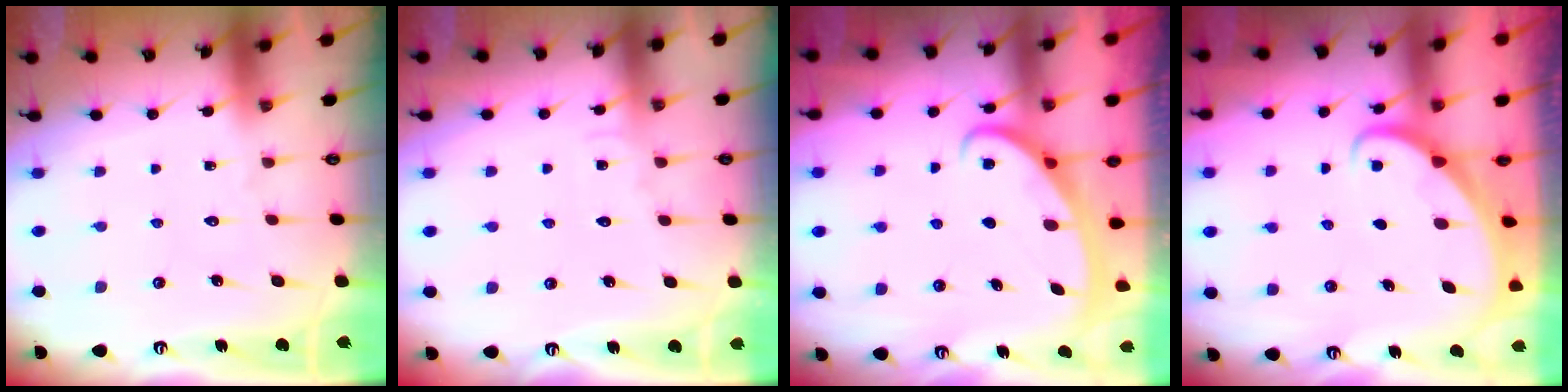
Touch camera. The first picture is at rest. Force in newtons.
{"total": 3.5, "press": 3.5, "slide": 0.3}
{"total": 2.6, "press": 2.5, "slide": 0.4}
{"total": 1.8, "press": 1.8, "slide": 0.2}